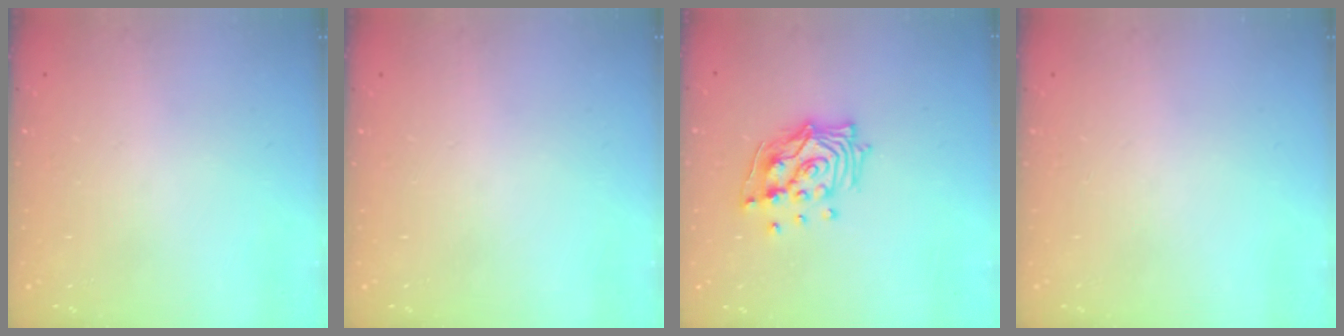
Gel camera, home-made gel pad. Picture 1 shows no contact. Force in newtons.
{"total": 0.0}
{"total": 13.3, "press": 13.2, "slide": 1.1}
{"total": 0.0}